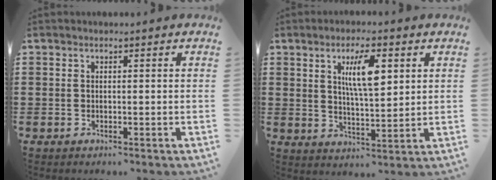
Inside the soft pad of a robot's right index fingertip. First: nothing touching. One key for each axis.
{"total": 7.3, "fx": 2.7, "fy": 2.2, "fz": 6.4, "tx": -0.124, "ty": 0.006, "tz": 0.042}